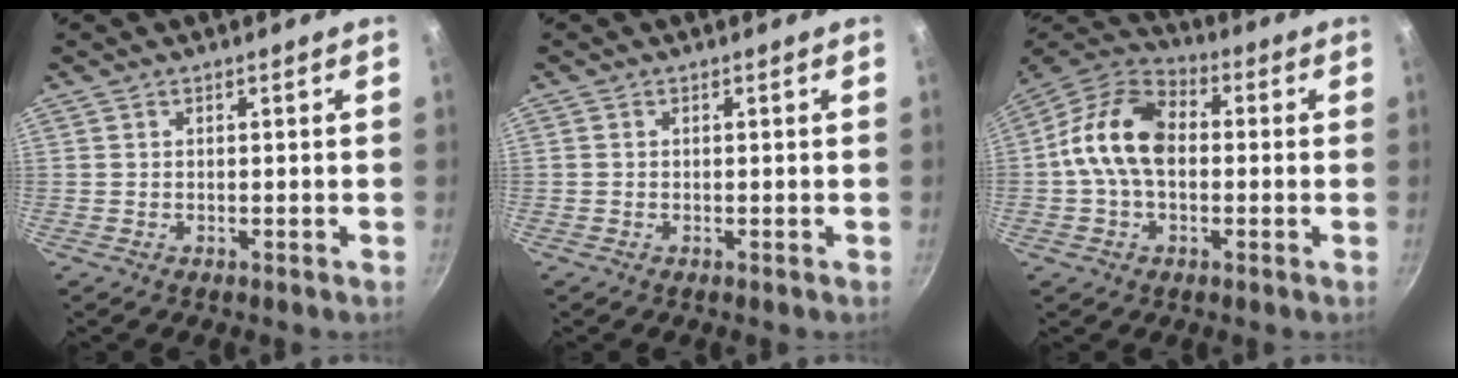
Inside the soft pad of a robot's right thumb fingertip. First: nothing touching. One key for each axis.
{"total": 0.0}
{"total": 13.8, "fx": 0.1, "fy": 9.1, "fz": 10.3, "tx": -0.163, "ty": 0.036, "tz": -0.019}